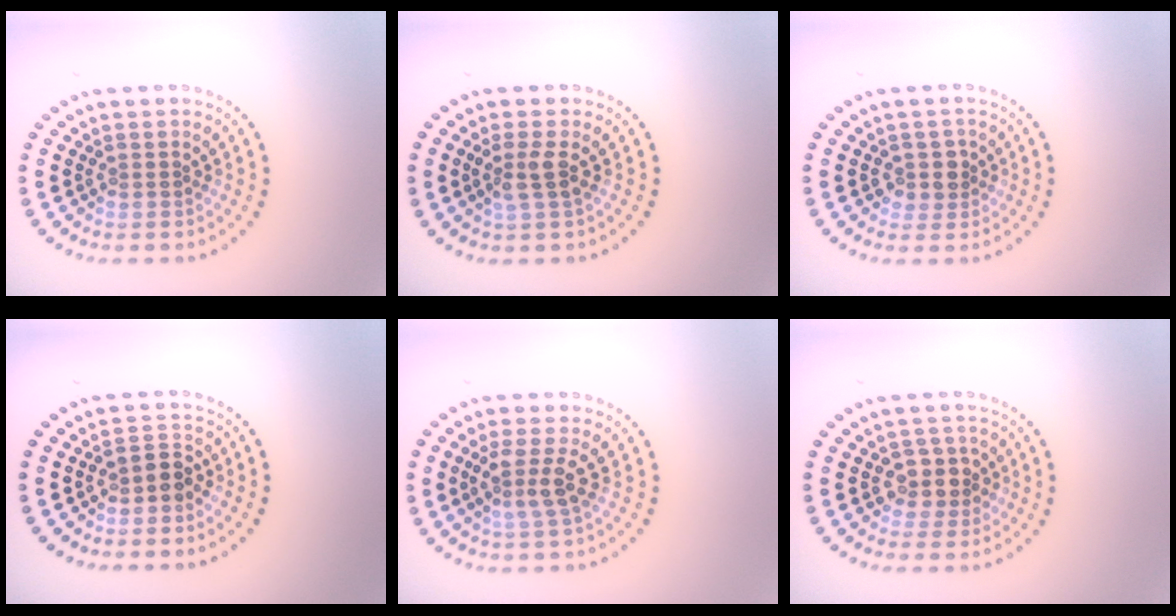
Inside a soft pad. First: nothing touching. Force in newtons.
{"total": 1.9, "press": 1.5, "slide": 1.2}
{"total": 1.9, "press": 1.6, "slide": 1.1}
{"total": 1.9, "press": 1.7, "slide": 1.0}
{"total": 2.7, "press": 2.2, "slide": 1.6}
{"total": 2.5, "press": 2.2, "slide": 1.2}